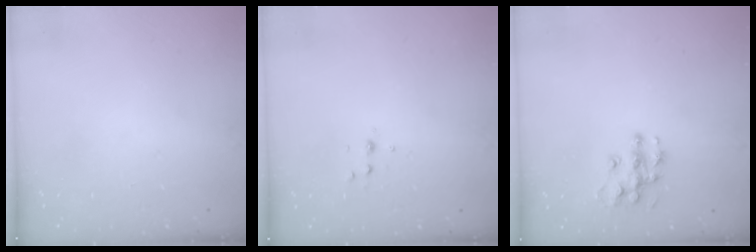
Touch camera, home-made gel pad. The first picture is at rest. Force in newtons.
{"total": 4.1, "press": 4.0, "slide": 1.1}
{"total": 10.6, "press": 10.6, "slide": 0.6}